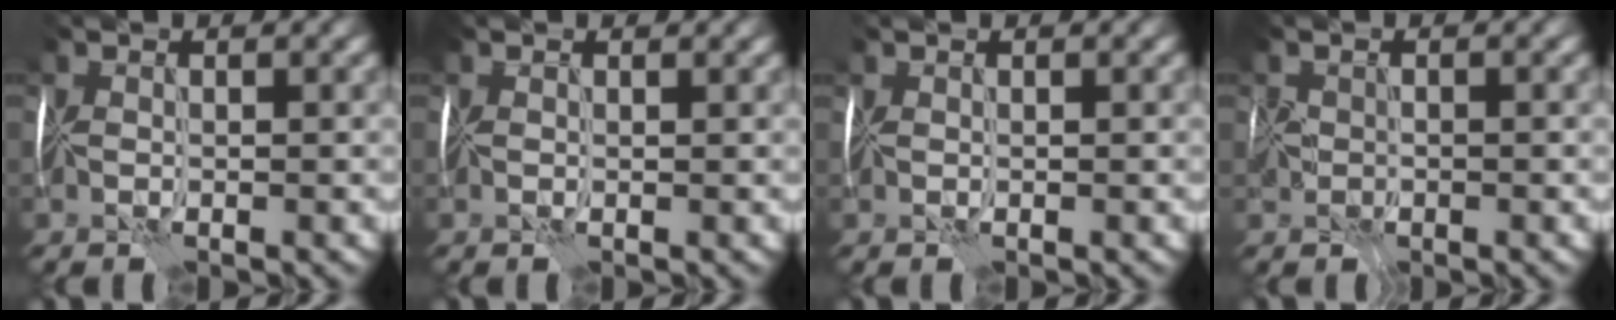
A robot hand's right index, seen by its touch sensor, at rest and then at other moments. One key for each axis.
{"total": 1.1, "fx": 0.3, "fy": -0.1, "fz": -1.1, "tx": 0.014, "ty": 0.010, "tz": 0.007}
{"total": 0.5, "fx": 0.4, "fy": 0.2, "fz": 0.1, "tx": 0.002, "ty": 0.002, "tz": 0.008}
{"total": 1.2, "fx": -0.5, "fy": 0.5, "fz": -0.9, "tx": 0.006, "ty": 0.007, "tz": 0.007}